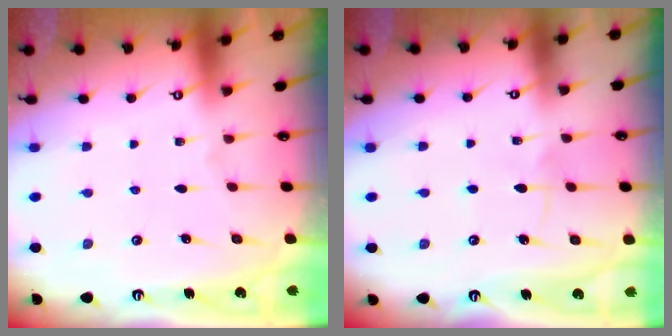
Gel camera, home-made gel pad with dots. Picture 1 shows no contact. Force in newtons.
{"total": 5.3, "press": 5.3, "slide": 0.2}